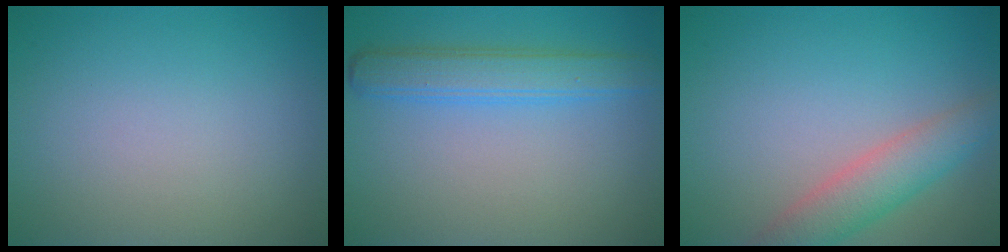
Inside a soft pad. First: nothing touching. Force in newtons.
{"total": 3.6, "press": 3.6, "slide": 0.3}
{"total": 4.1, "press": 4.1, "slide": 0.4}